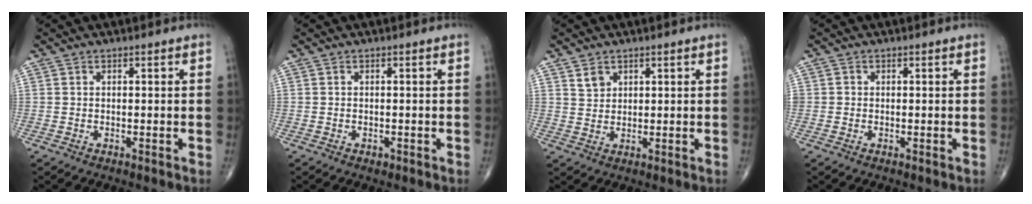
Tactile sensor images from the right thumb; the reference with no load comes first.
{"total": 0.7, "force": [-0.3, 0.5, 0.3], "torque": [-0.006, 0.000, -0.003]}
{"total": 2.8, "force": [1.7, 1.9, 0.9], "torque": [-0.005, -0.012, 0.034]}
{"total": 0.7, "force": [-0.1, 0.6, 0.1], "torque": [0.003, 0.004, -0.003]}